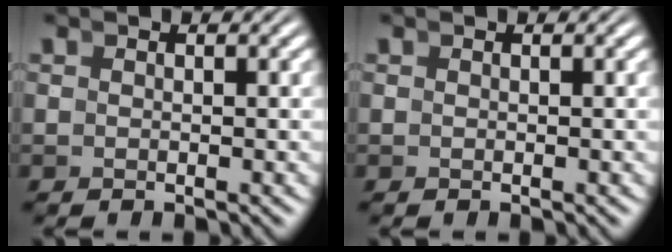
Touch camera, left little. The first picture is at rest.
{"total": 0.0}